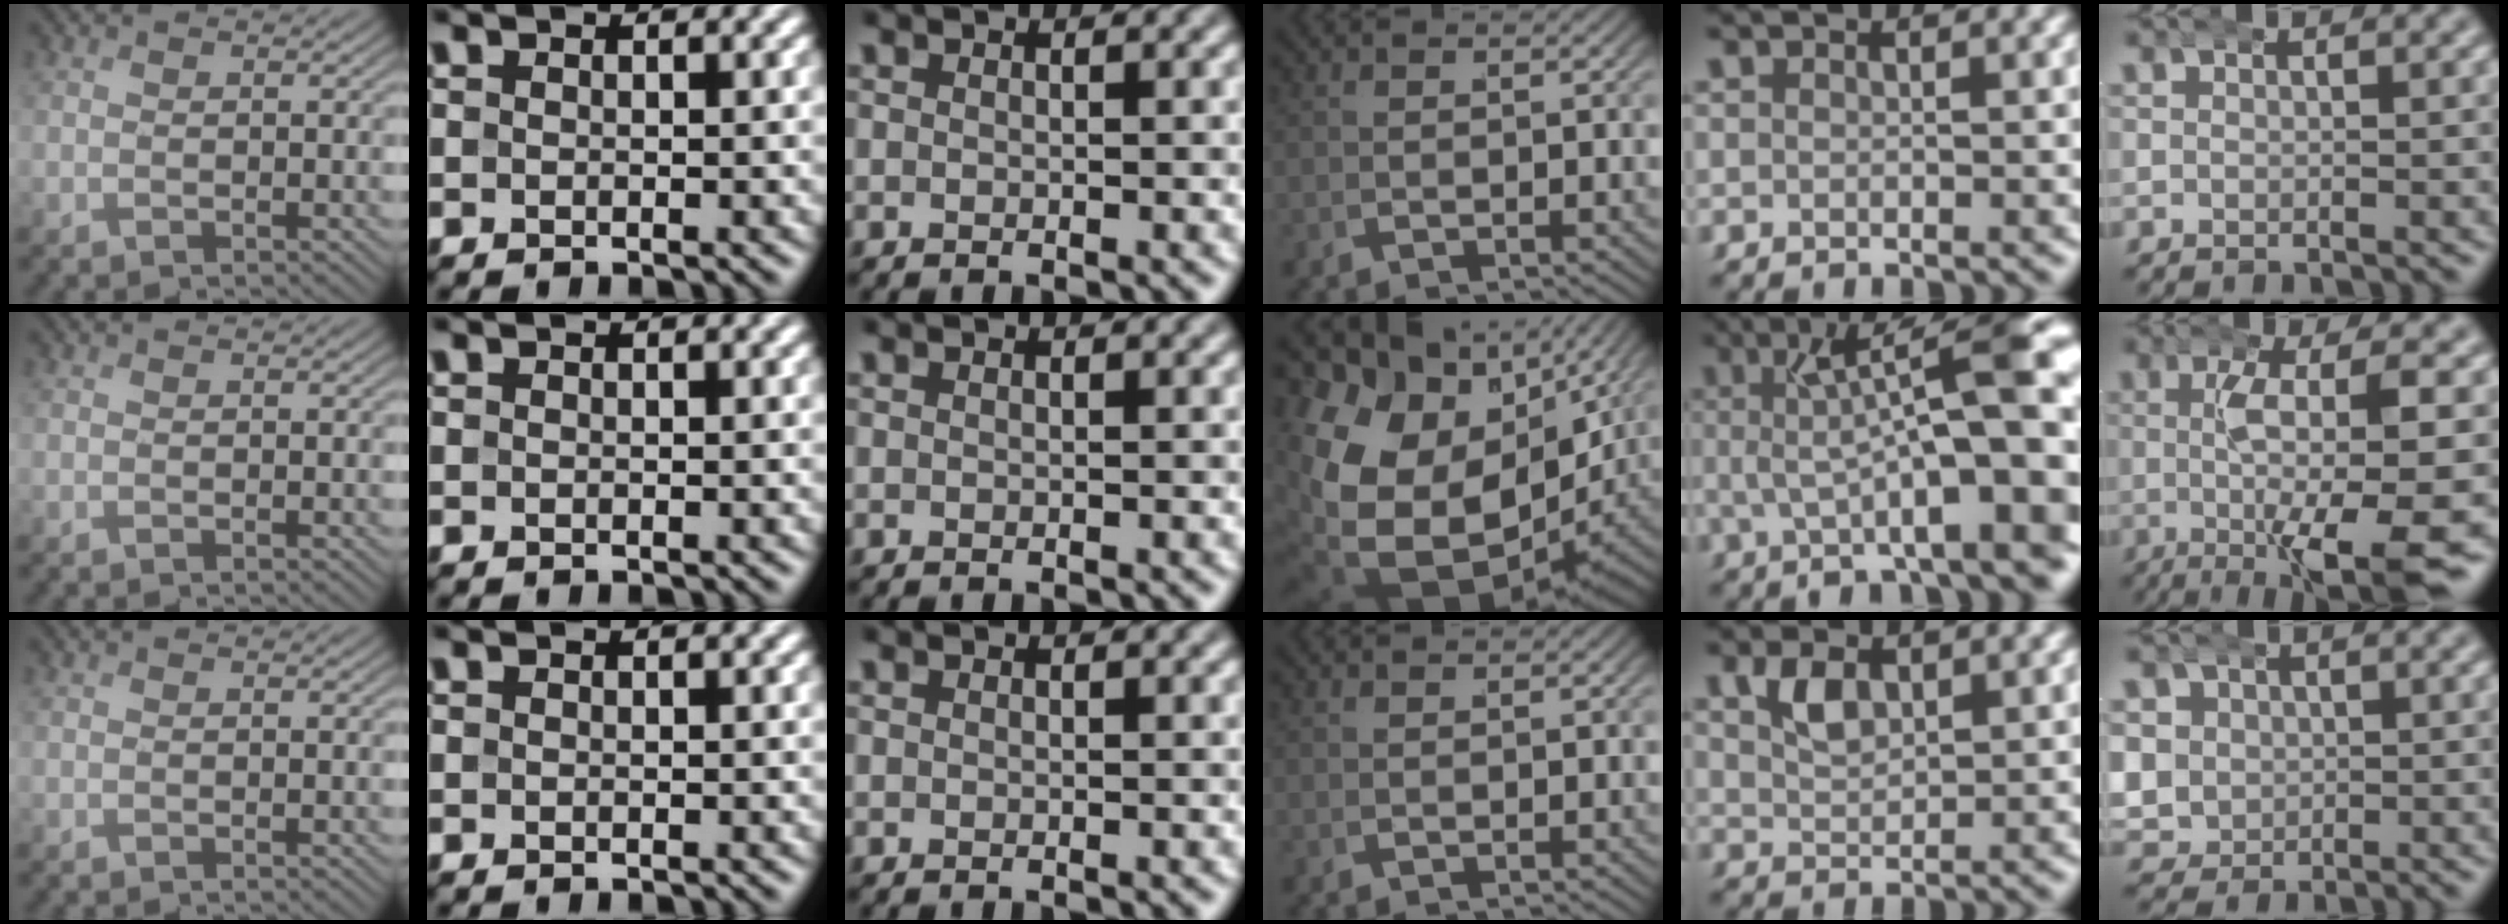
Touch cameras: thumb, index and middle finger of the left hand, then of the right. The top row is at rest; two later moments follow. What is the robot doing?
{"motion": "wrap", "object": "aluminum foil"}